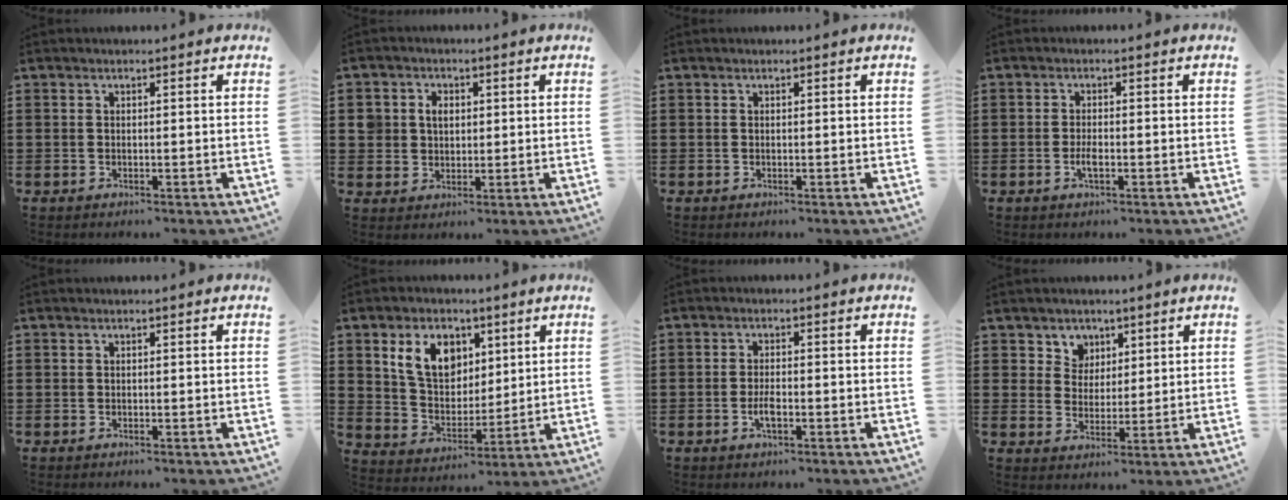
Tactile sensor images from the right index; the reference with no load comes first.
{"total": 3.7, "force": [0.8, 3.3, 1.5], "torque": [-0.043, 0.014, 0.013]}
{"total": 0.0}
{"total": 2.3, "force": [-0.8, 0.6, 2.1], "torque": [-0.047, -0.005, -0.017]}
{"total": 0.0}
{"total": 8.5, "force": [3.7, 5.9, 4.8], "torque": [-0.106, 0.014, 0.067]}
{"total": 2.9, "force": [-1.1, 0.7, 2.6], "torque": [-0.054, -0.003, -0.021]}
{"total": 4.2, "force": [2.3, 3.5, 0.0], "torque": [-0.025, 0.007, 0.043]}